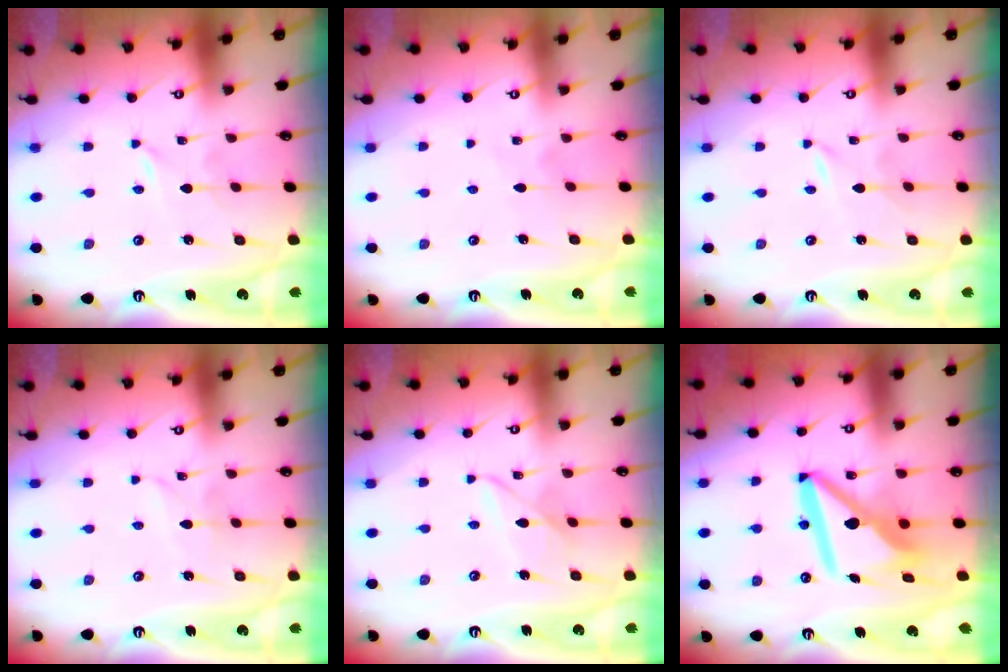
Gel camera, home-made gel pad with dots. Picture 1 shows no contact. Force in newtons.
{"total": 3.7, "press": 3.7, "slide": 0.5}
{"total": 0.0}
{"total": 2.2, "press": 2.2, "slide": 0.2}
{"total": 5.8, "press": 5.8, "slide": 0.5}
{"total": 13.2, "press": 13.1, "slide": 1.5}